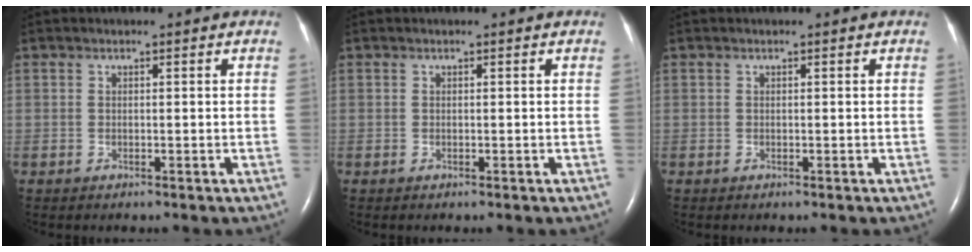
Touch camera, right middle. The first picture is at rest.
{"total": 0.0}
{"total": 0.0}